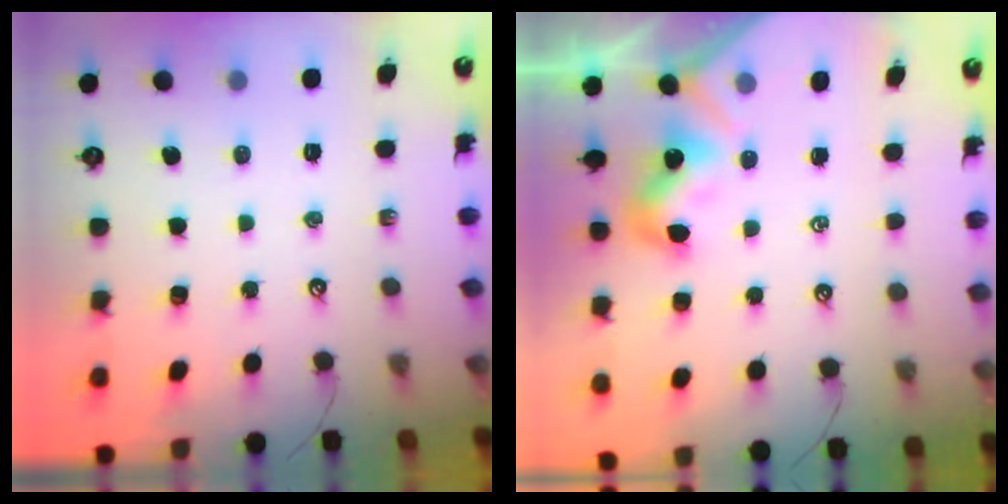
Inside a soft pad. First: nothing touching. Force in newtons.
{"total": 1.8, "press": 1.7, "slide": 0.3}